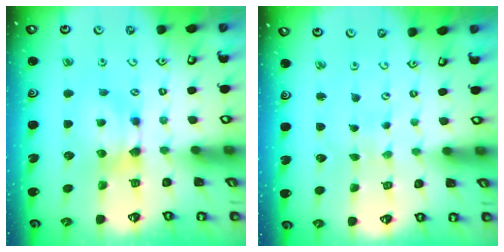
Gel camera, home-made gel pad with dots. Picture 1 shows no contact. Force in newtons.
{"total": 6.4, "press": 6.4, "slide": 0.3}